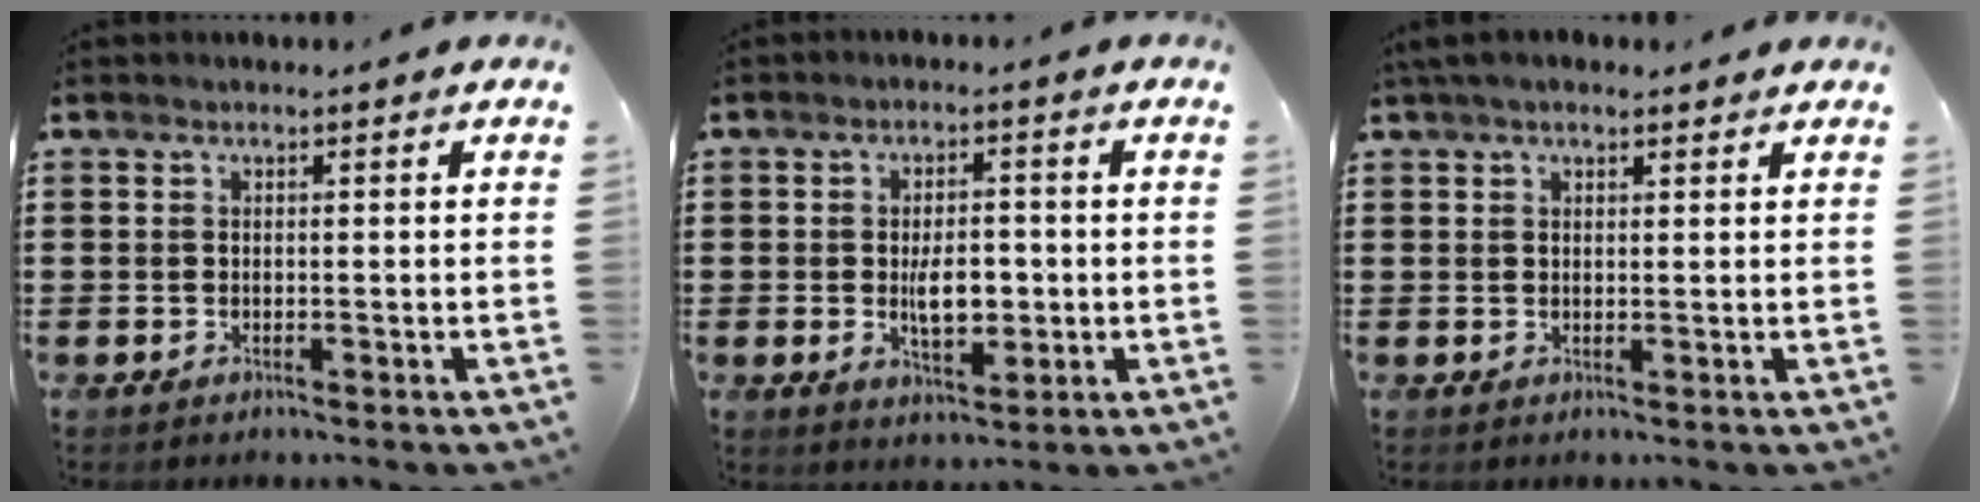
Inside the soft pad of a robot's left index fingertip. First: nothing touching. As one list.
[{"total": 5.8, "force": [-0.4, 2.8, 5.0], "torque": [-0.069, -0.003, -0.014]}, {"total": 2.5, "force": [1.8, 0.9, 1.4], "torque": [-0.031, 0.007, 0.034]}]